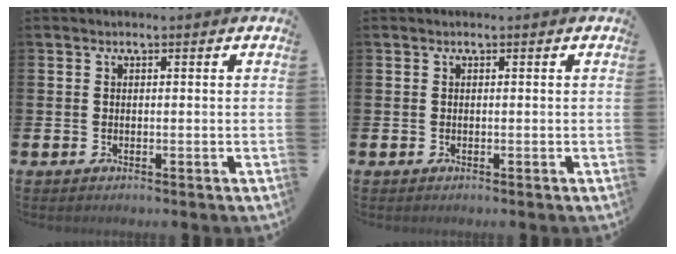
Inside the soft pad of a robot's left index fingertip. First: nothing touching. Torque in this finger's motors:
{"motor_torque": [-0.03, 0.02, -0.01, -0.01]}